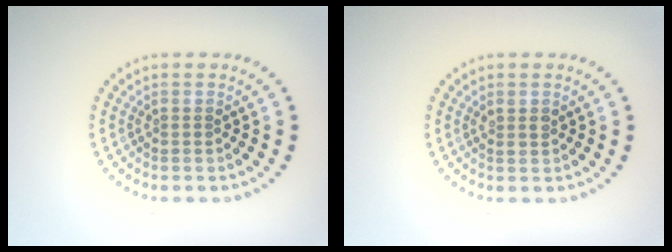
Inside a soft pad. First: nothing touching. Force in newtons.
{"total": 0.9, "press": 0.9, "slide": 0.4}